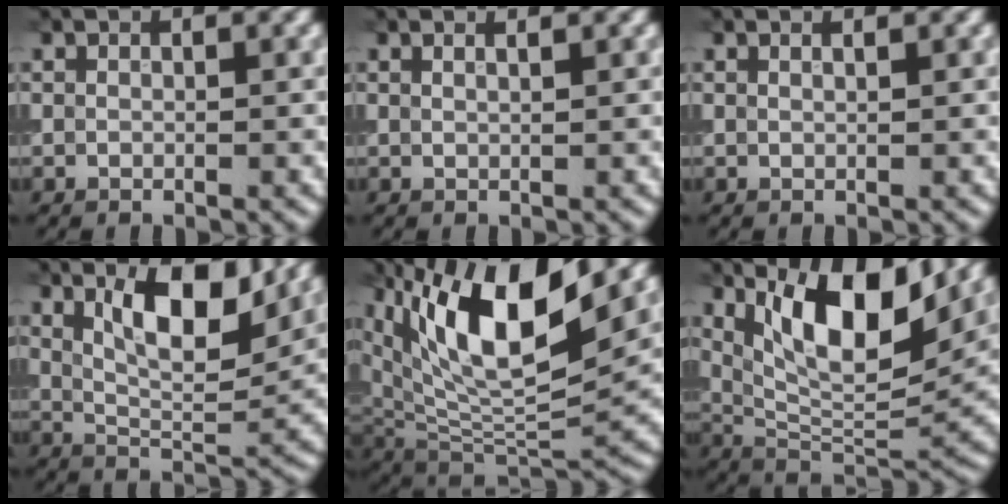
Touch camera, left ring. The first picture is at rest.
{"total": 1.7, "force": [1.1, 0.8, 1.1], "torque": [0.003, 0.003, -0.006]}
{"total": 1.0, "force": [0.7, 0.3, 0.6], "torque": [-0.004, 0.000, 0.003]}
{"total": 7.6, "force": [3.5, 2.6, 6.3], "torque": [-0.104, 0.000, 0.059]}
{"total": 12.5, "force": [5.6, 4.8, 10.1], "torque": [-0.174, -0.001, 0.105]}
{"total": 10.4, "force": [4.7, 3.7, 8.5], "torque": [-0.137, -0.005, 0.084]}